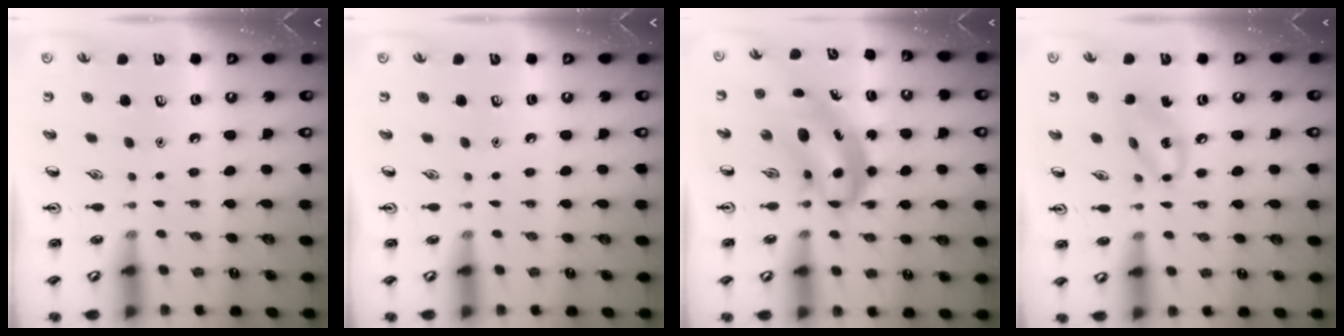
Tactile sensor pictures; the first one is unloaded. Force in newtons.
{"total": 0.0}
{"total": 5.4, "press": 5.3, "slide": 0.8}
{"total": 6.8, "press": 6.8, "slide": 0.7}